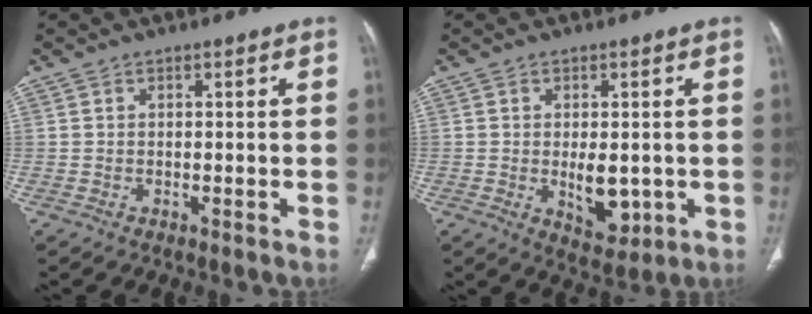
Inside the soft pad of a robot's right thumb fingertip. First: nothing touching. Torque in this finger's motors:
{"motor_torque": [2.73, 2.28, 1.08, -0.94, 0.43]}